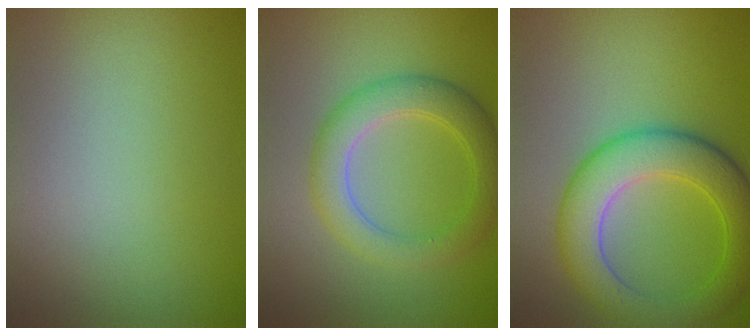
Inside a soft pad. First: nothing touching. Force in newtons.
{"total": 4.5, "press": 4.5, "slide": 0.1}
{"total": 7.1, "press": 7.1, "slide": 0.3}